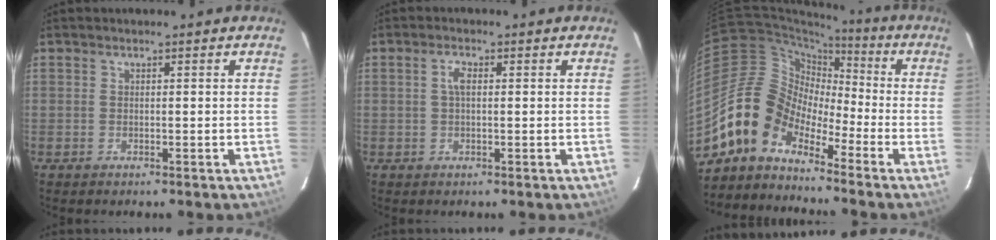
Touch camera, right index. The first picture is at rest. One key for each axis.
{"total": 2.1, "fx": 0.3, "fy": 0.9, "fz": 1.8, "tx": -0.039, "ty": 0.007, "tz": 0.005}
{"total": 10.9, "fx": -7.8, "fy": 6.5, "fz": 3.8, "tx": -0.072, "ty": 0.035, "tz": -0.170}